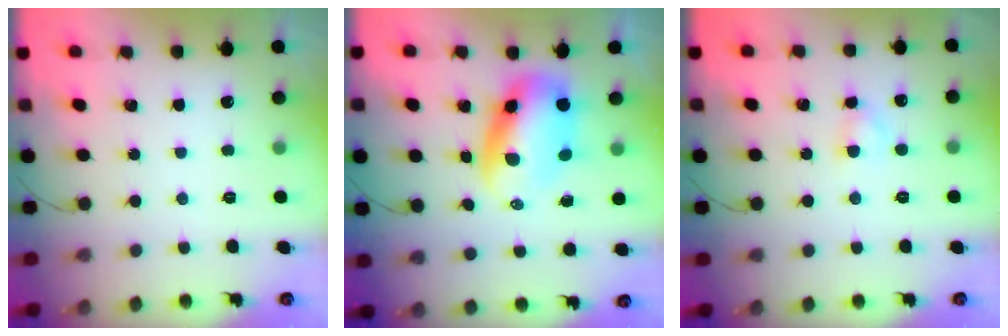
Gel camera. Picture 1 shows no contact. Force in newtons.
{"total": 8.5, "press": 8.3, "slide": 2.0}
{"total": 2.5, "press": 2.3, "slide": 1.0}